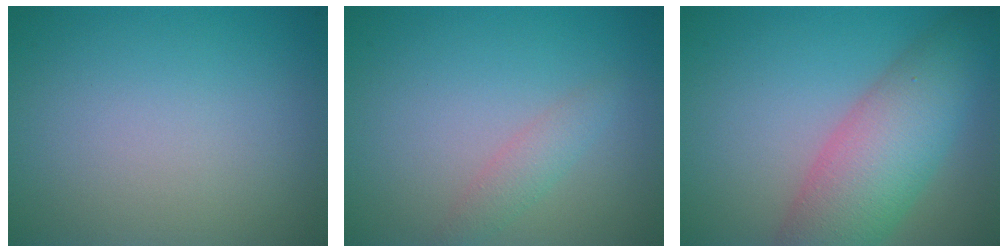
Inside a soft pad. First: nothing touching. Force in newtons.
{"total": 1.6, "press": 1.6, "slide": 0.1}
{"total": 8.1, "press": 8.1, "slide": 0.0}